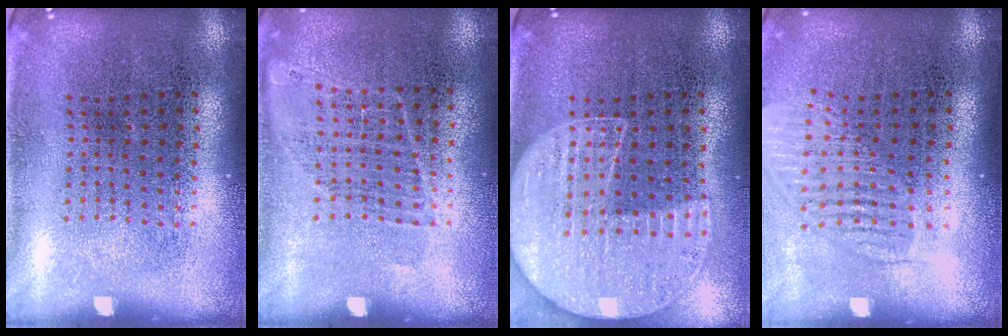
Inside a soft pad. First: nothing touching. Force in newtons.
{"total": 1.0, "press": 0.9, "slide": 0.6}
{"total": 1.3, "press": 1.3, "slide": 0.2}
{"total": 1.6, "press": 1.5, "slide": 0.8}